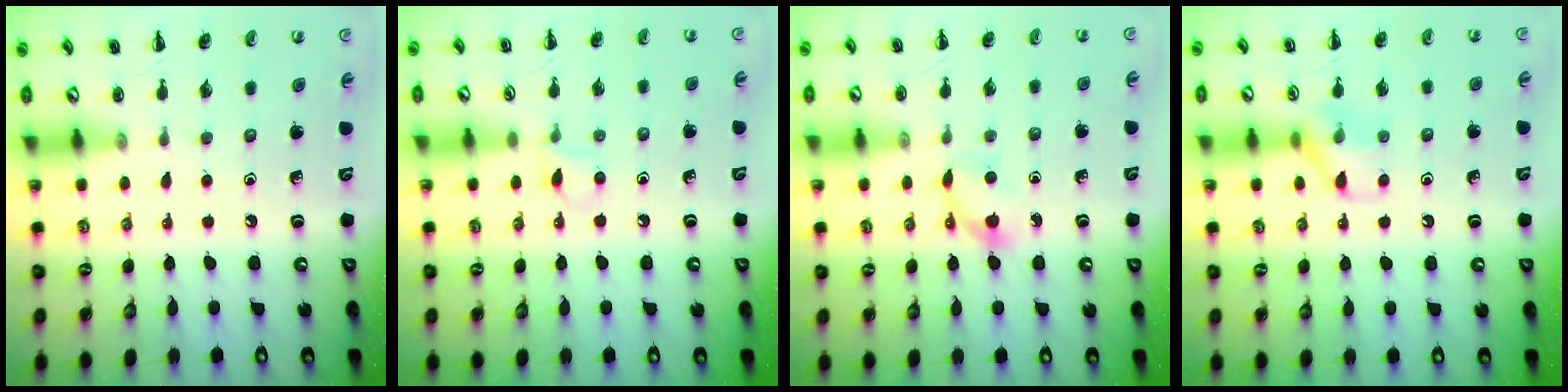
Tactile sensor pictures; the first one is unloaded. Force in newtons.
{"total": 3.9, "press": 3.7, "slide": 1.3}
{"total": 3.9, "press": 3.7, "slide": 1.3}
{"total": 8.8, "press": 8.7, "slide": 1.0}